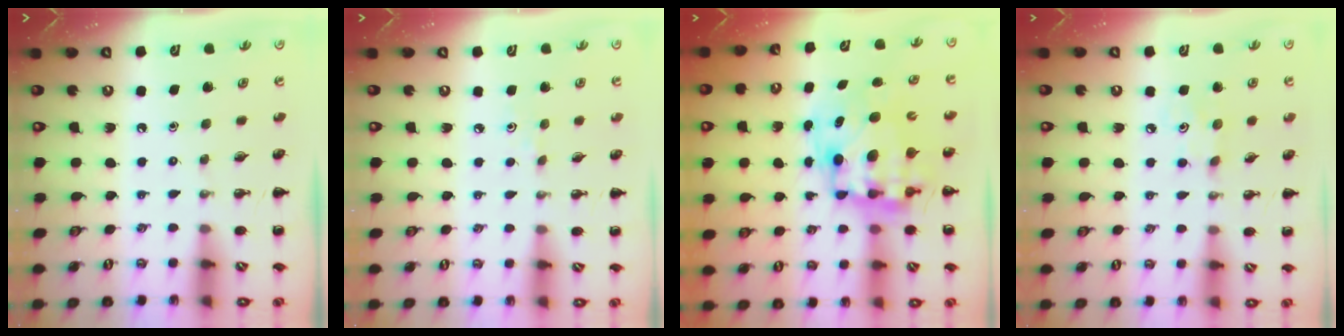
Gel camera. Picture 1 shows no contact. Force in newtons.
{"total": 2.9, "press": 2.7, "slide": 0.9}
{"total": 11.4, "press": 11.0, "slide": 2.9}
{"total": 3.7, "press": 3.6, "slide": 0.8}